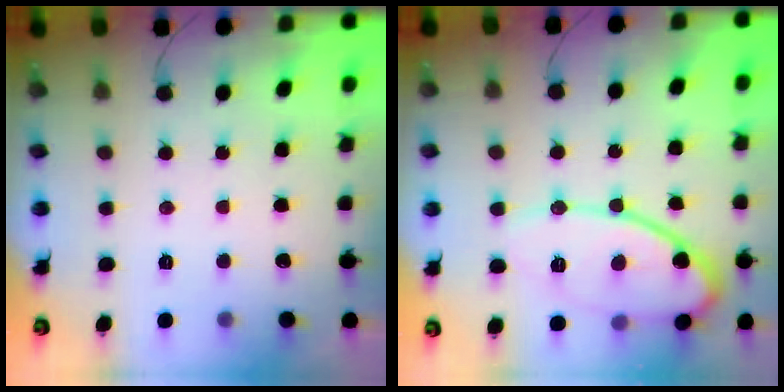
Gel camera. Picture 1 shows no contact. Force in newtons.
{"total": 15.3, "press": 15.2, "slide": 1.1}